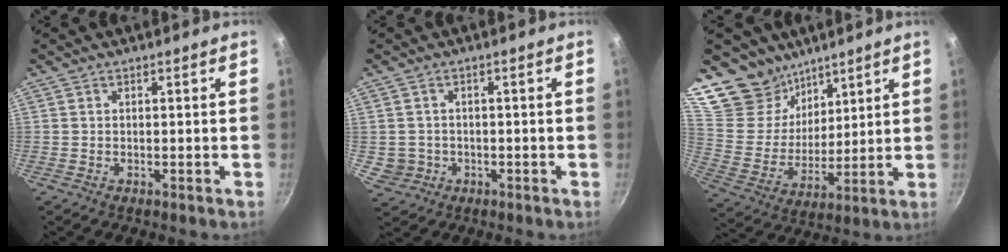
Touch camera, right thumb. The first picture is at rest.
{"total": 3.9, "force": [-0.6, 3.7, 0.9], "torque": [-0.003, 0.013, 0.003]}
{"total": 16.4, "force": [12.5, 10.1, 3.3], "torque": [-0.027, -0.076, 0.239]}